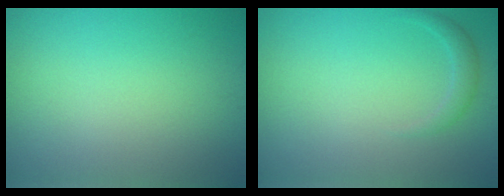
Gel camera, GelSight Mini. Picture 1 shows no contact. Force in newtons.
{"total": 1.2, "press": 1.2, "slide": 0.1}